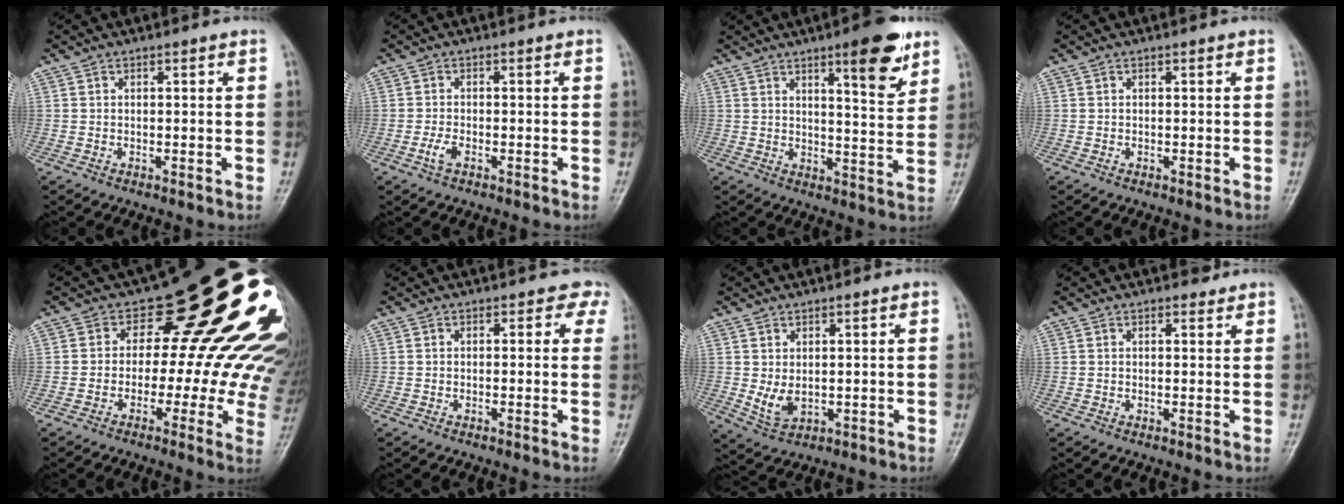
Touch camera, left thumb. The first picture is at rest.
{"total": 2.4, "force": [-0.9, 1.1, 1.9], "torque": [-0.040, 0.004, -0.020]}
{"total": 10.7, "force": [6.3, 2.6, 8.3], "torque": [-0.097, -0.037, 0.087]}
{"total": 0.0}
{"total": 21.1, "force": [4.5, 11.7, 17.0], "torque": [-0.153, 0.011, 0.045]}
{"total": 2.5, "force": [1.2, 1.8, 1.2], "torque": [0.020, -0.001, -0.003]}
{"total": 5.2, "force": [0.7, 3.1, 4.1], "torque": [-0.071, -0.009, 0.025]}
{"total": 1.9, "force": [1.5, 0.9, 0.7], "torque": [0.000, -0.008, 0.016]}